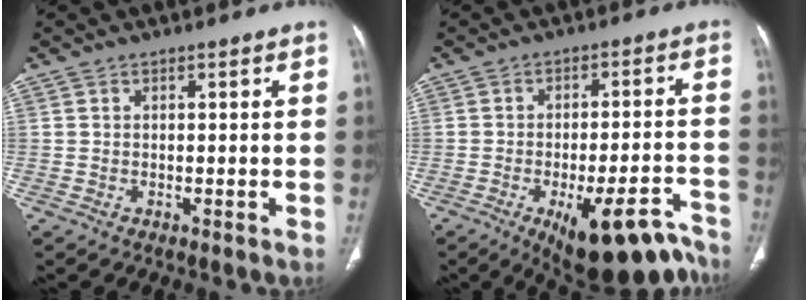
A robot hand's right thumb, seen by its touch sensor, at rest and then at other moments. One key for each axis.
{"total": 17.0, "fx": -11.4, "fy": 5.8, "fz": 11.2, "tx": -0.081, "ty": 0.072, "tz": -0.156}